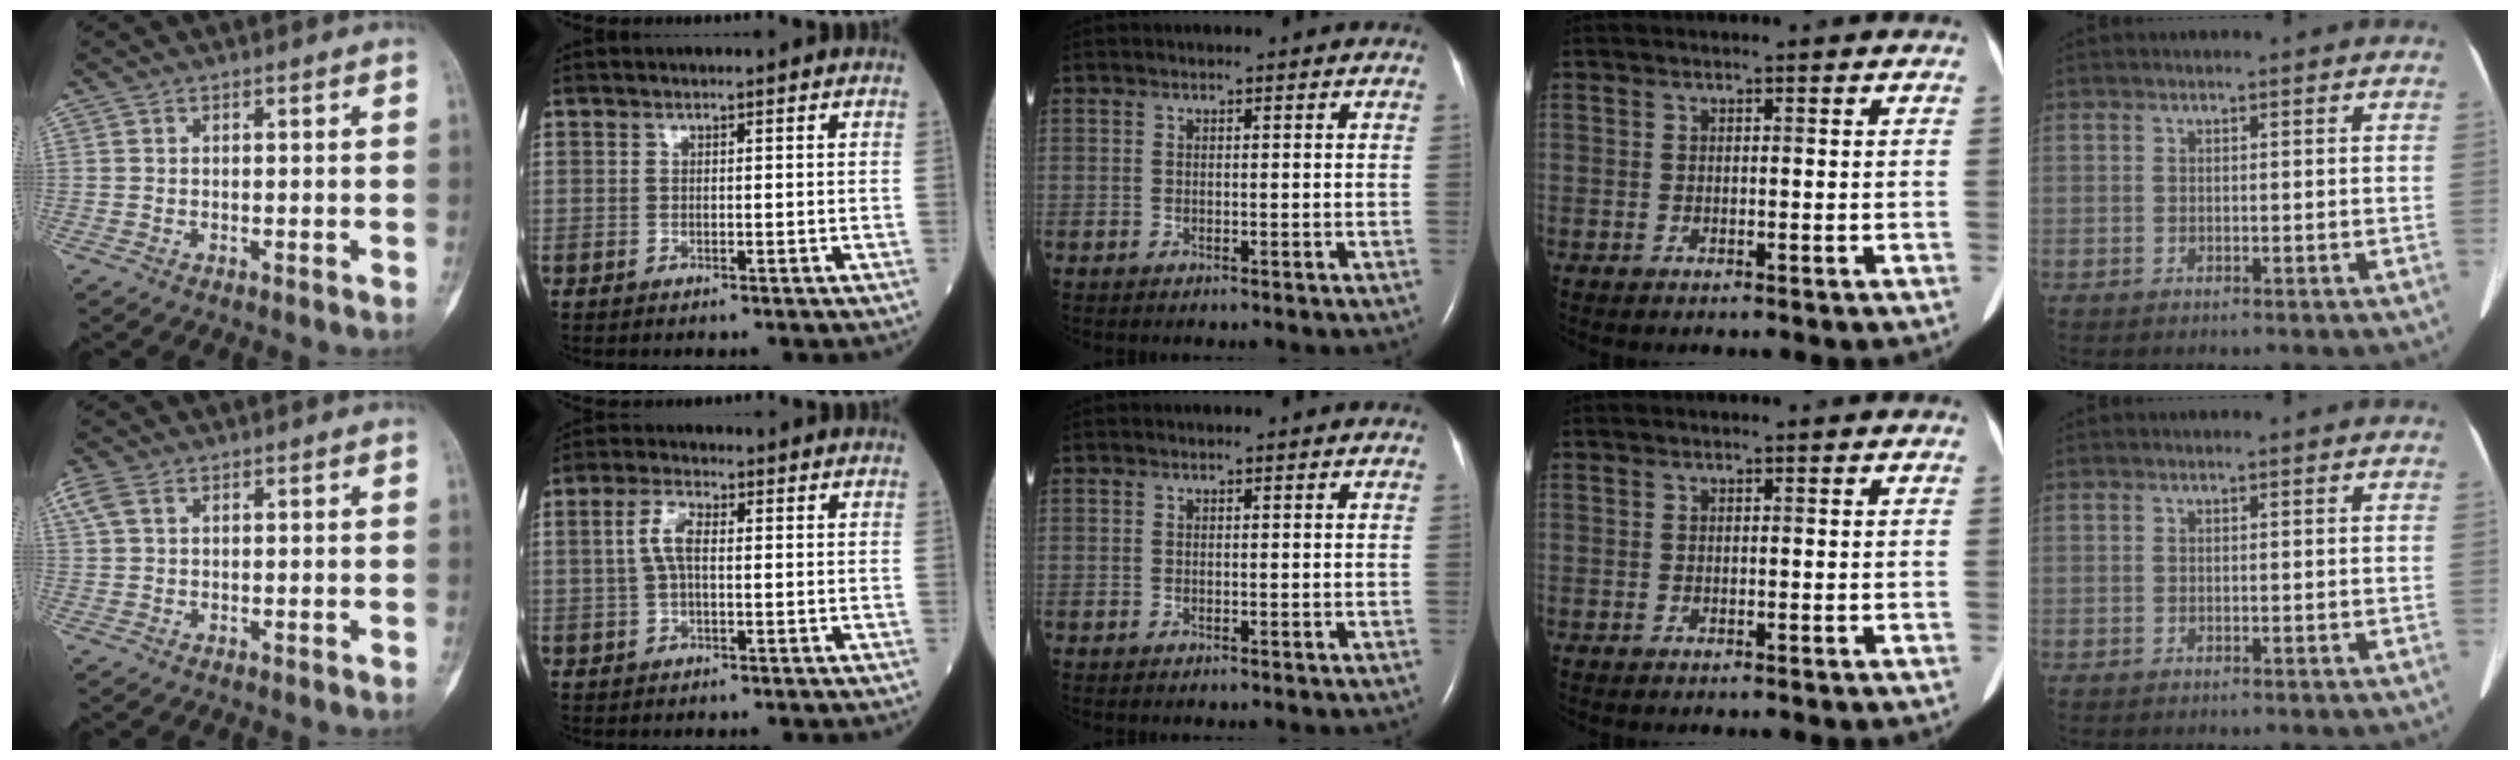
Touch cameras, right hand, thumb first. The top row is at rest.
{"thumb": {"total": 3.4, "force": [1.5, 2.1, 2.3], "torque": [-0.073, 0.021, 0.034]}, "index": {"total": 4.1, "force": [0.4, 1.5, 3.8], "torque": [-0.087, 0.013, 0.009]}}